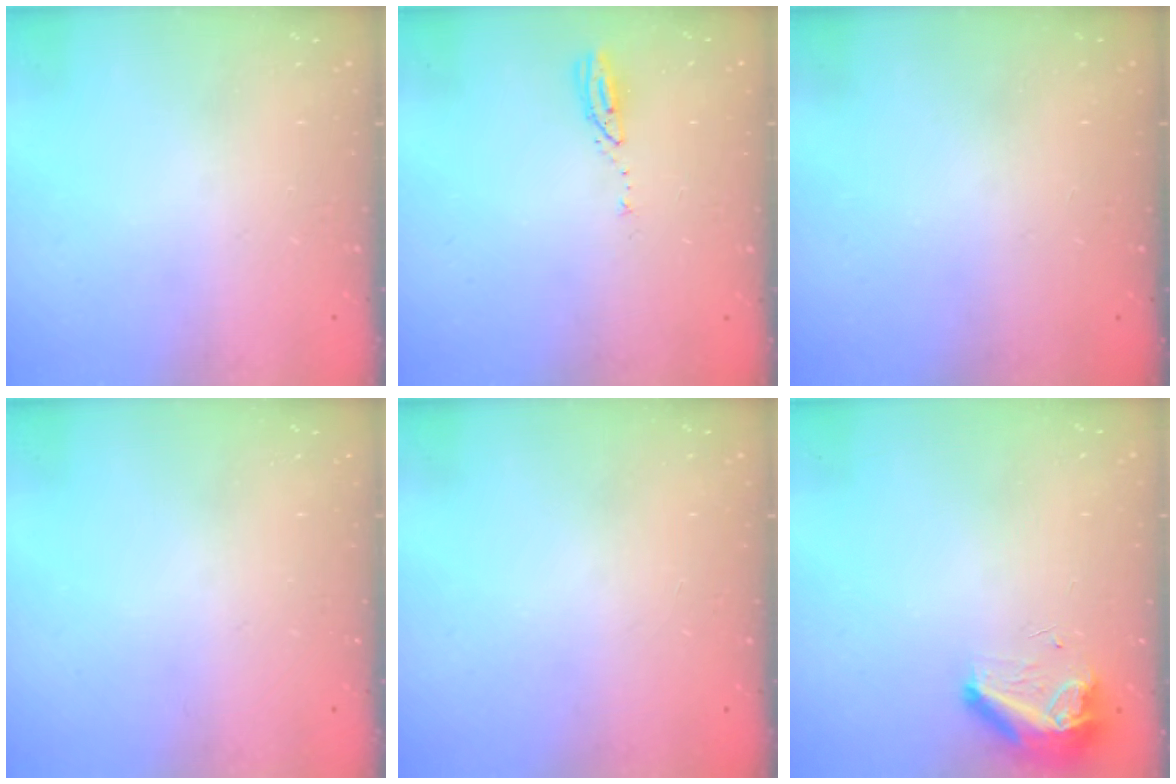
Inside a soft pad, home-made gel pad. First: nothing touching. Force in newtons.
{"total": 3.7, "press": 3.7, "slide": 0.3}
{"total": 0.0}
{"total": 0.0}
{"total": 0.0}
{"total": 8.3, "press": 8.2, "slide": 0.9}